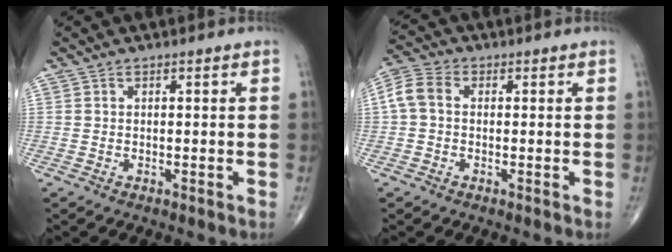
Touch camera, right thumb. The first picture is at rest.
{"total": 5.4, "force": [0.3, 3.9, 3.7], "torque": [-0.084, 0.018, -0.002]}